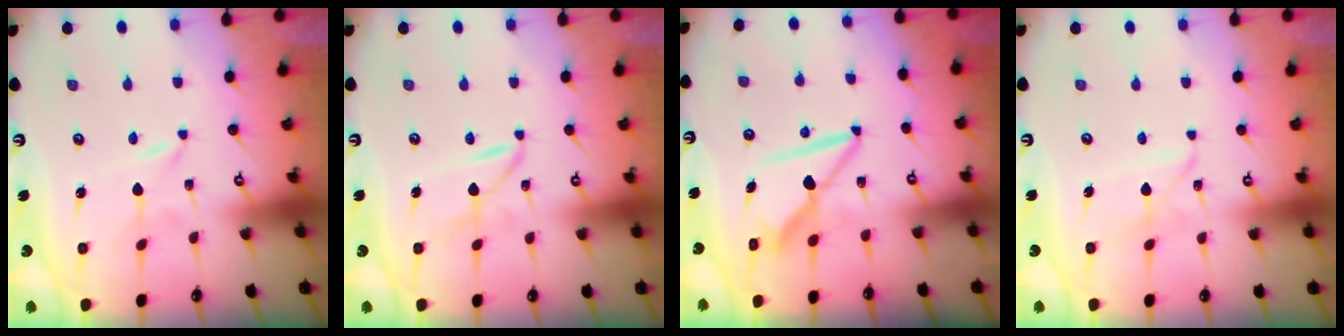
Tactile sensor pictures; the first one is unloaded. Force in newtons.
{"total": 3.0, "press": 3.0, "slide": 0.3}
{"total": 8.2, "press": 8.2, "slide": 0.3}
{"total": 4.6, "press": 4.6, "slide": 0.4}